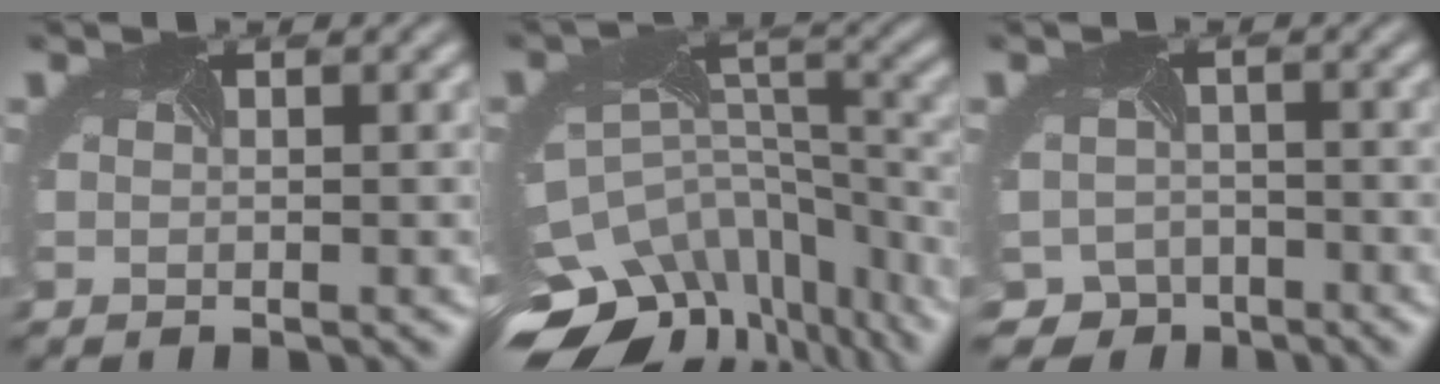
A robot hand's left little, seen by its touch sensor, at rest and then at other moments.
{"total": 15.6, "force": [-12.3, 7.8, 5.5], "torque": [-0.129, -0.023, -0.154]}
{"total": 5.4, "force": [-4.0, 3.6, 0.4], "torque": [0.000, -0.009, -0.056]}